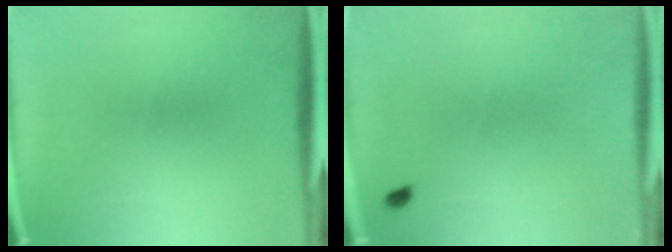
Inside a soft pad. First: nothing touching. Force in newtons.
{"total": 0.8}